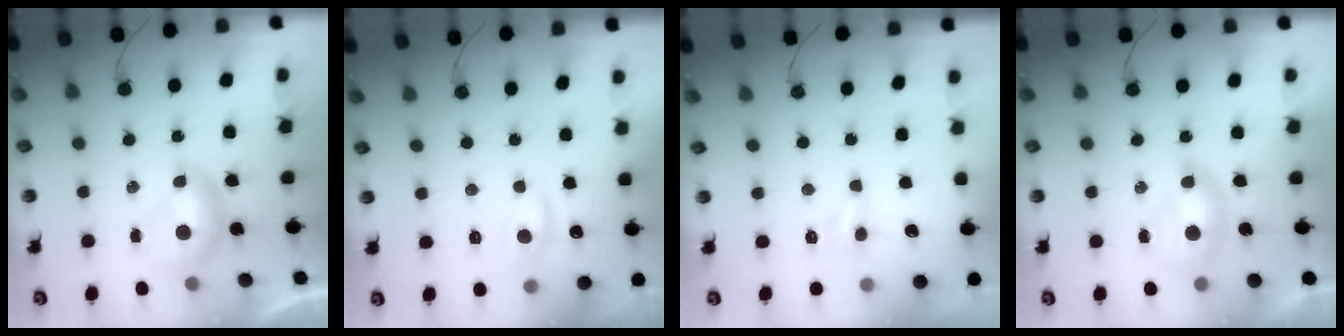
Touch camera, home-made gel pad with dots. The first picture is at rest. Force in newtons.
{"total": 1.6, "press": 1.4, "slide": 0.8}
{"total": 0.6, "press": 0.5, "slide": 0.3}
{"total": 1.6, "press": 1.5, "slide": 0.6}